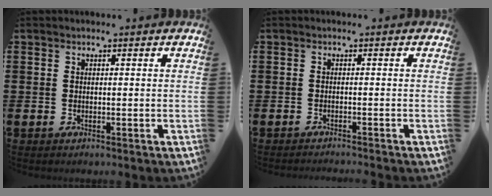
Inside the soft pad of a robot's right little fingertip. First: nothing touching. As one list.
[{"total": 0.8, "force": [-0.8, -0.2, 0.0], "torque": [0.001, -0.001, -0.016]}]